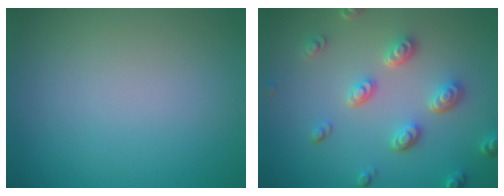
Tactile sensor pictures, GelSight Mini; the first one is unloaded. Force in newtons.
{"total": 4.2, "press": 3.4, "slide": 2.5}